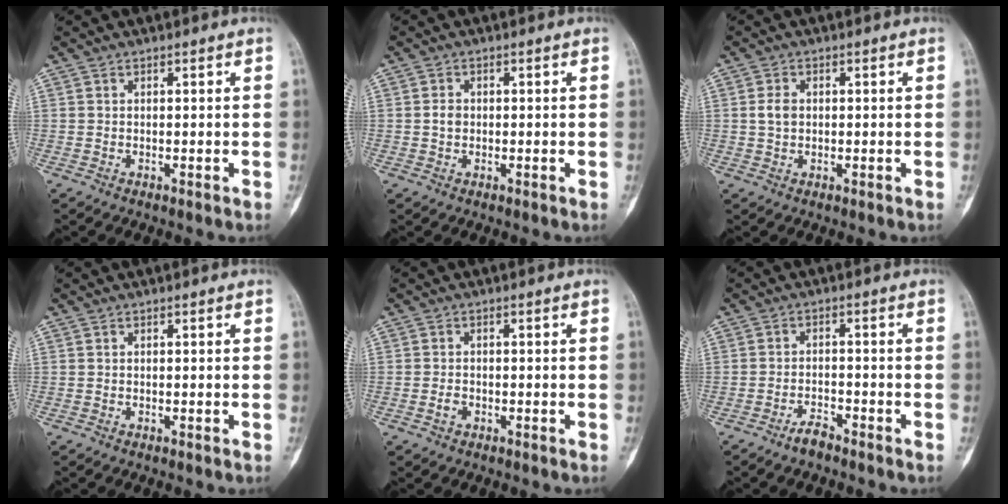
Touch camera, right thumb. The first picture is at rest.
{"total": 1.8, "force": [0.0, 1.5, 1.1], "torque": [-0.014, 0.005, -0.001]}
{"total": 2.6, "force": [0.2, 1.9, 1.8], "torque": [-0.033, 0.004, 0.002]}
{"total": 0.0}
{"total": 1.6, "force": [-0.7, 1.2, 0.9], "torque": [-0.016, 0.007, -0.013]}
{"total": 2.8, "force": [-2.4, 0.8, 1.2], "torque": [-0.027, 0.013, -0.045]}